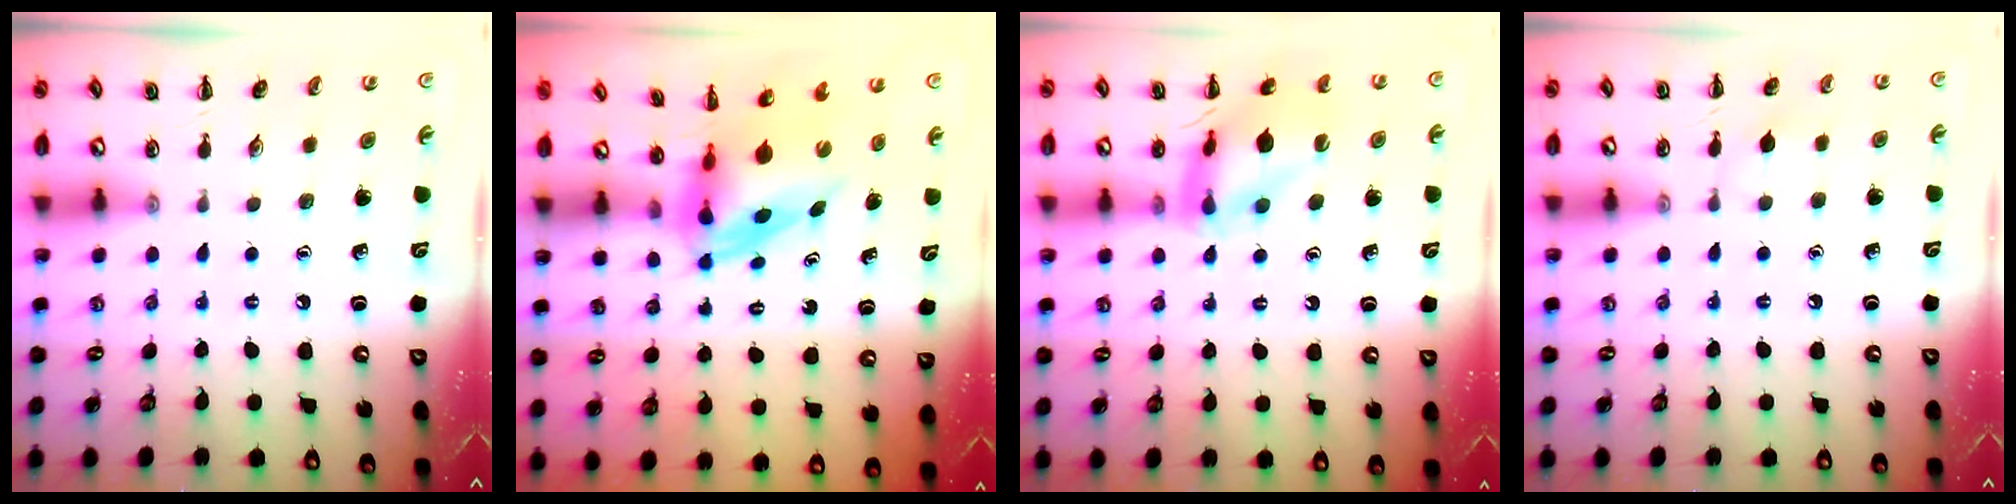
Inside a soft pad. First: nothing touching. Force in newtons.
{"total": 4.0, "press": 3.9, "slide": 1.0}
{"total": 14.9, "press": 14.8, "slide": 1.6}
{"total": 3.7, "press": 3.6, "slide": 0.9}